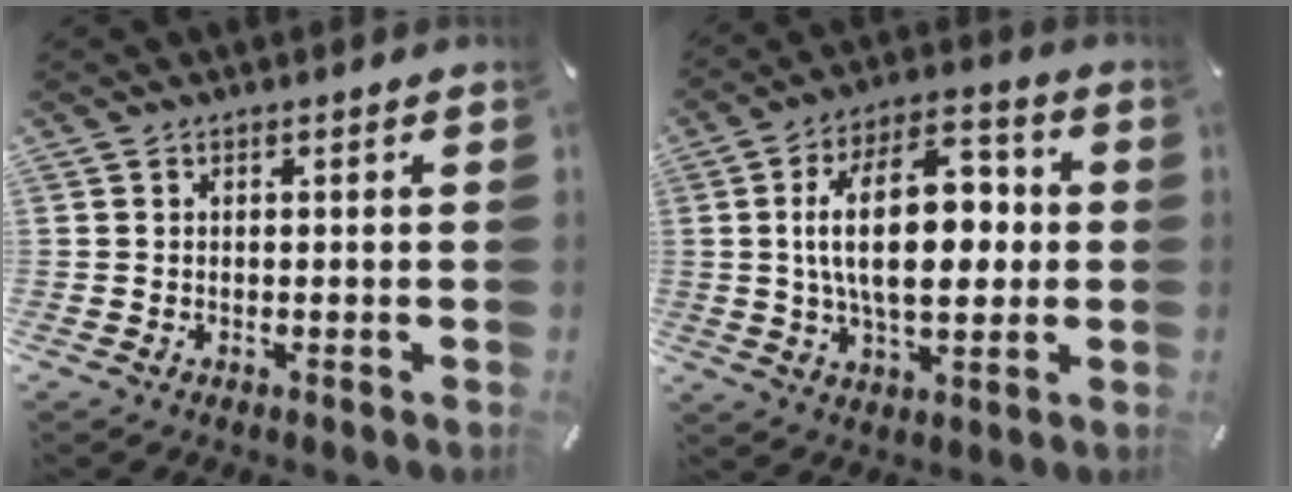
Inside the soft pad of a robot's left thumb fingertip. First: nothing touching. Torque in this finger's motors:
{"motor_torque": [2.37, 2.64, 1.29, -0.80, 0.61]}